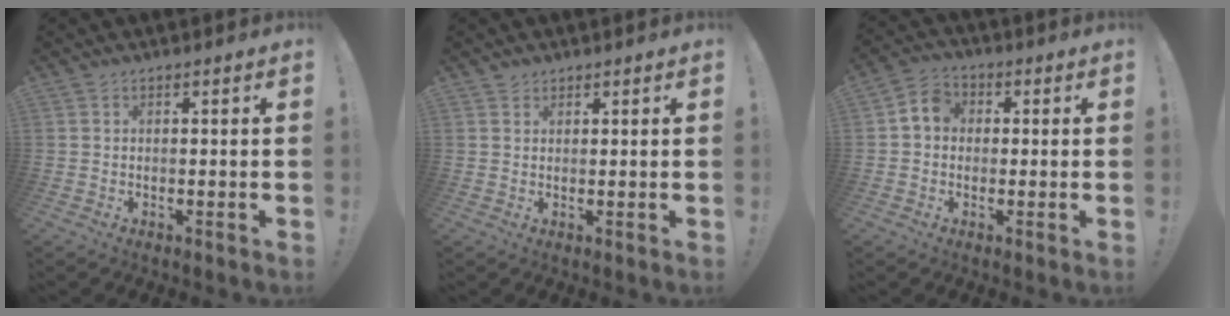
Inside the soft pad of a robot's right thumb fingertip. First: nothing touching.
{"total": 1.3, "force": [1.0, 0.8, 0.2], "torque": [-0.004, -0.003, 0.019]}
{"total": 5.6, "force": [0.1, 4.7, 3.0], "torque": [-0.045, 0.015, 0.005]}